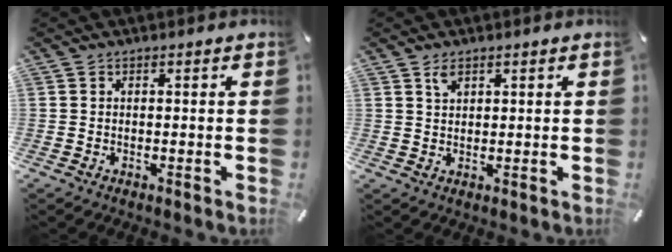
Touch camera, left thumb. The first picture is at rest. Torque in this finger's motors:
{"motor_torque": [0.26, 0.19, 0.00, -0.06, 0.03]}